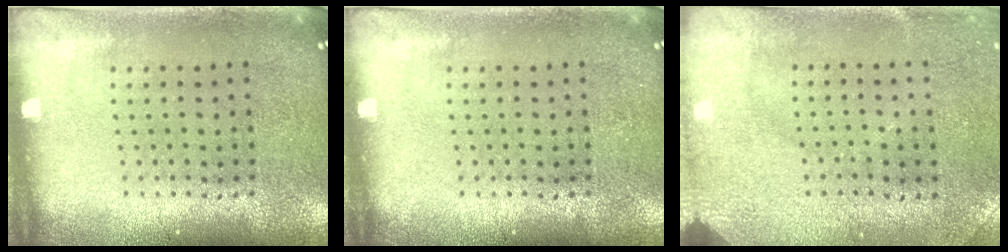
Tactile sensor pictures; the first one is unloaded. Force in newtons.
{"total": 0.0}
{"total": 3.0, "press": 2.4, "slide": 1.8}